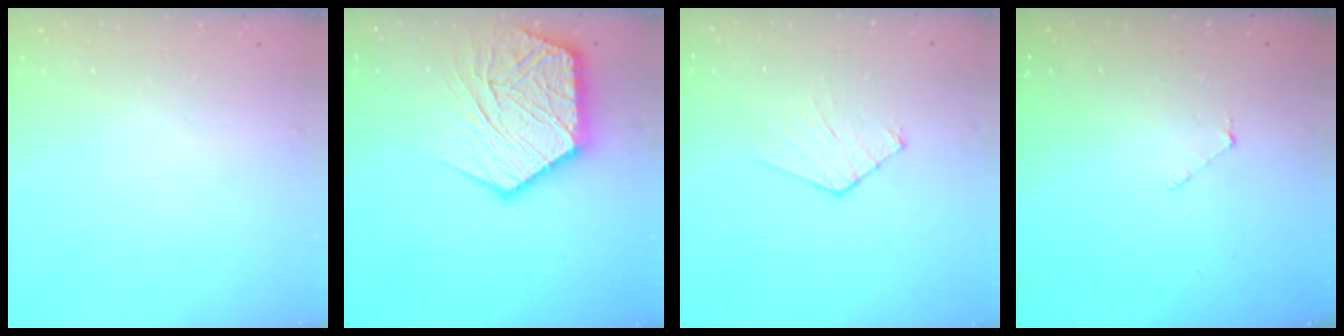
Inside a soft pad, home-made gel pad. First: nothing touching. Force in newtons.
{"total": 18.3, "press": 18.2, "slide": 0.9}
{"total": 5.5, "press": 5.5, "slide": 0.5}
{"total": 1.9, "press": 1.9, "slide": 0.2}